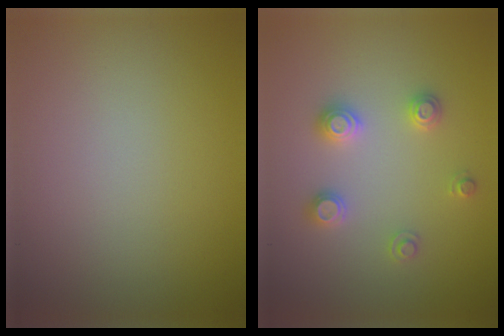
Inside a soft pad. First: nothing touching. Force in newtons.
{"total": 2.5, "press": 2.5, "slide": 0.3}